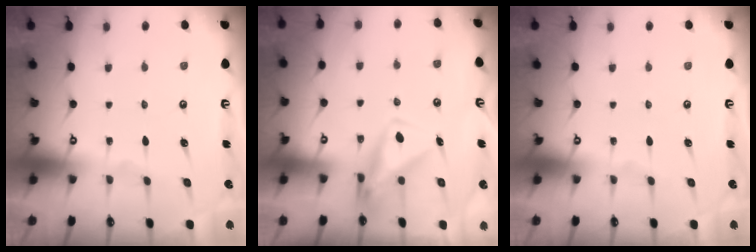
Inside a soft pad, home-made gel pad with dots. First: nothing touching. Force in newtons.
{"total": 10.7, "press": 10.6, "slide": 1.0}
{"total": 0.0}